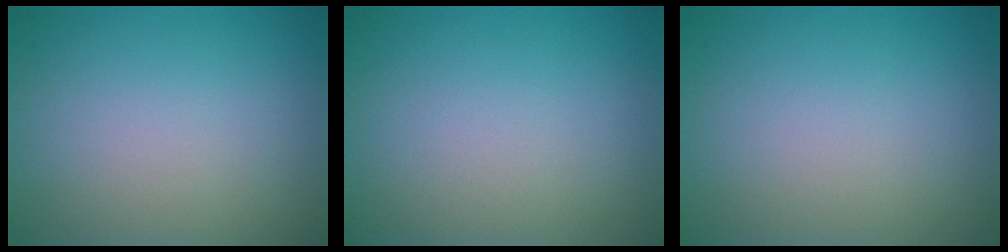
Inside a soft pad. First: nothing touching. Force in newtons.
{"total": 0.0}
{"total": 0.0}